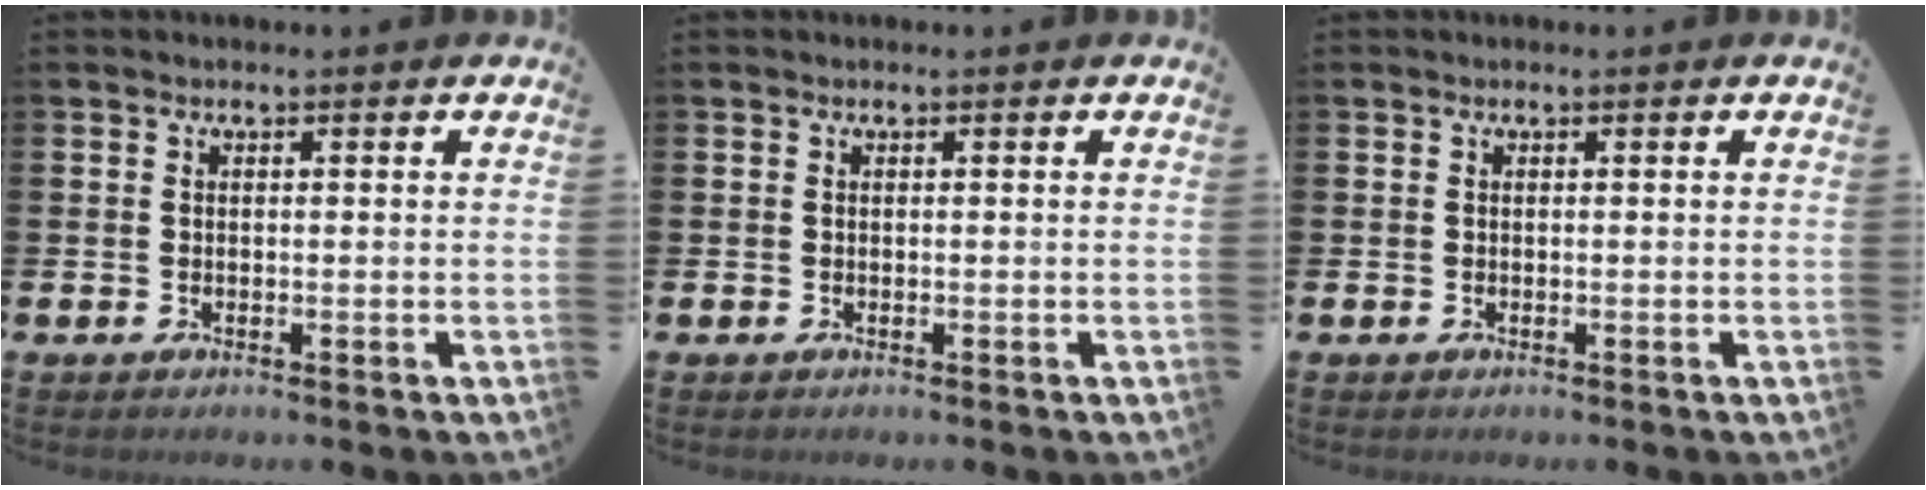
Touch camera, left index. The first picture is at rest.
{"total": 0.0}
{"total": 0.0}